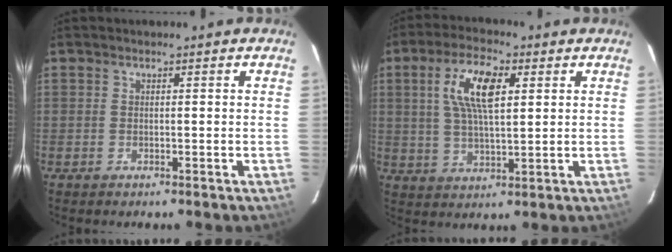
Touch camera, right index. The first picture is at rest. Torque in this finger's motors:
{"motor_torque": [1.07, 0.29, 0.51, 0.15]}